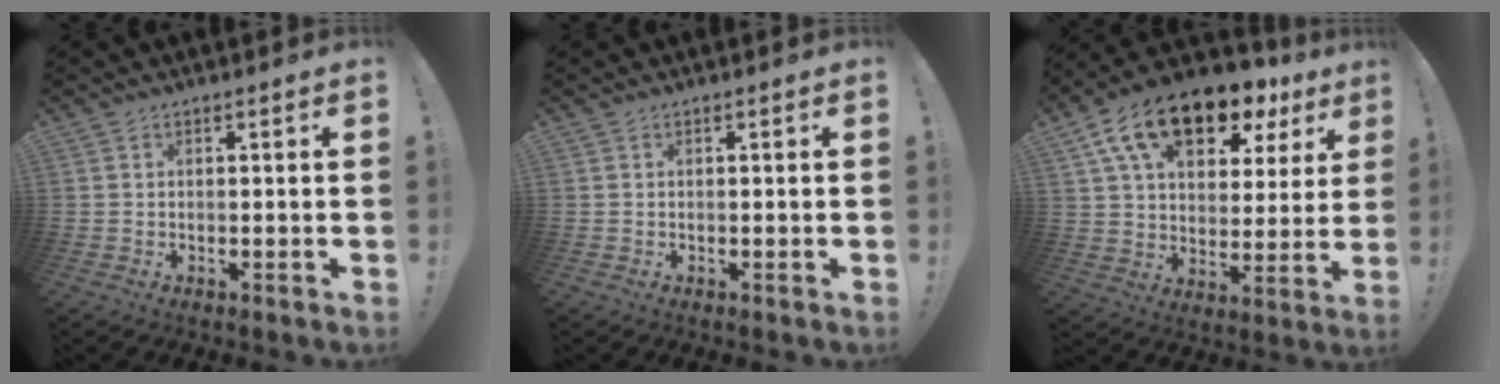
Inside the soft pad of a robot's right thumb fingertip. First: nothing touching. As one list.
[{"total": 0.0}, {"total": 18.0, "force": [11.4, 9.2, 10.5], "torque": [-0.175, -0.065, 0.203]}]